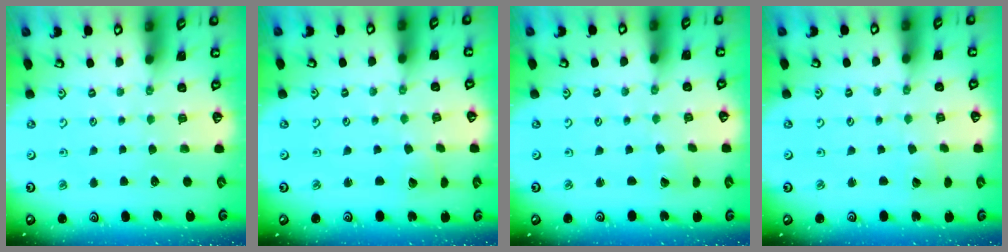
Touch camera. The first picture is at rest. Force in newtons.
{"total": 2.5, "press": 2.5, "slide": 0.1}
{"total": 0.6, "press": 0.6, "slide": 0.1}
{"total": 2.3, "press": 2.3, "slide": 0.2}